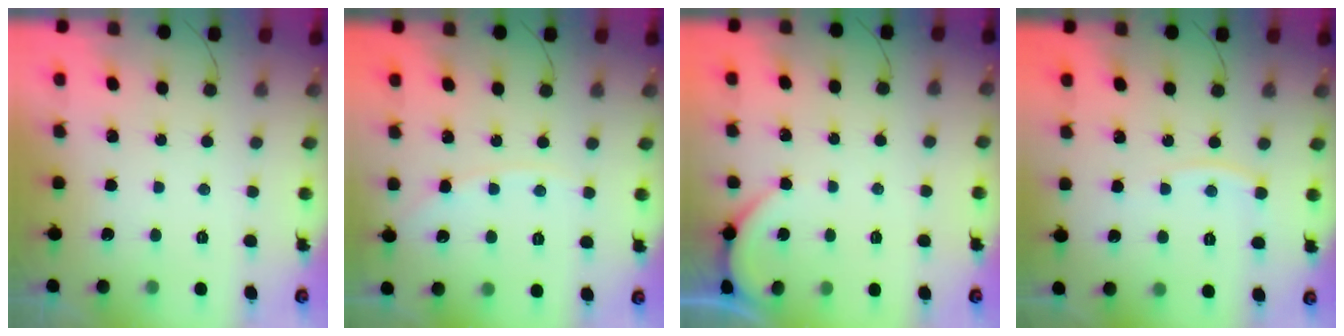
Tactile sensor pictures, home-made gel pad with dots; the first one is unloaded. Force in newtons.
{"total": 5.8, "press": 5.8, "slide": 0.7}
{"total": 2.9, "press": 2.9, "slide": 0.4}
{"total": 4.2, "press": 4.1, "slide": 0.4}